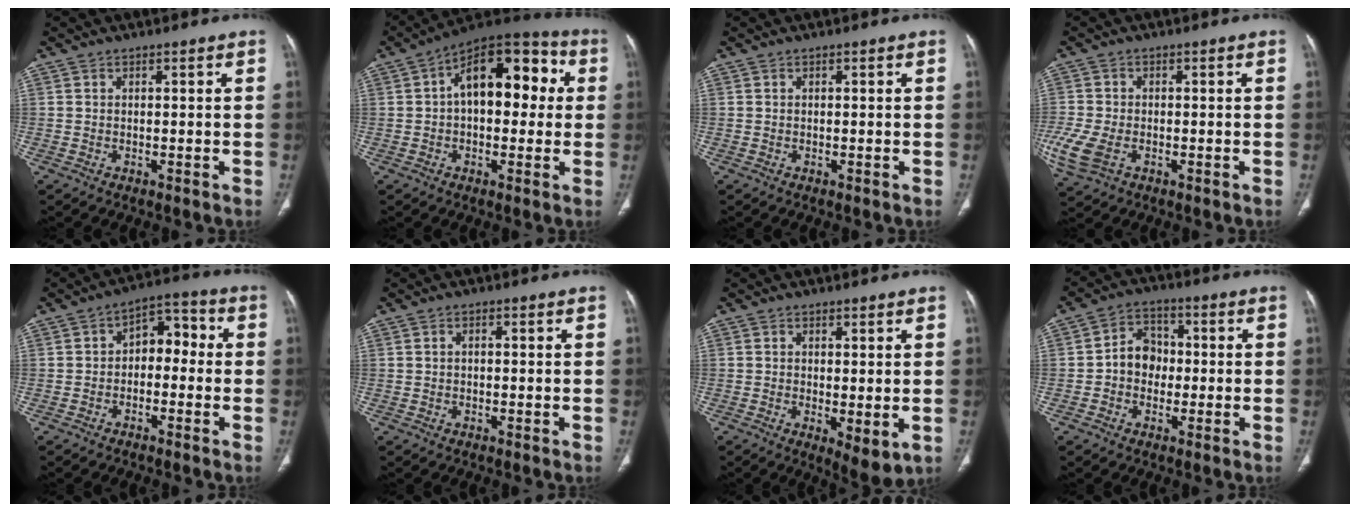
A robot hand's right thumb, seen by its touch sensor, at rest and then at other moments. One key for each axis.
{"total": 16.4, "fx": 2.5, "fy": 9.3, "fz": 13.3, "tx": -0.151, "ty": 0.041, "tz": 0.028}
{"total": 0.0}
{"total": 8.2, "fx": -2.7, "fy": 5.2, "fz": 5.8, "tx": -0.152, "ty": -0.007, "tz": -0.048}
{"total": 6.9, "fx": -0.7, "fy": 4.6, "fz": 5.0, "tx": -0.040, "ty": 0.037, "tz": -0.026}
{"total": 0.6, "fx": 0.0, "fy": 0.4, "fz": 0.4, "tx": -0.007, "ty": 0.000, "tz": -0.003}
{"total": 5.3, "fx": -0.8, "fy": 1.9, "fz": 4.8, "tx": -0.072, "ty": -0.022, "tz": -0.007}
{"total": 6.8, "fx": -0.6, "fy": 5.7, "fz": 3.7, "tx": -0.033, "ty": 0.022, "tz": -0.023}